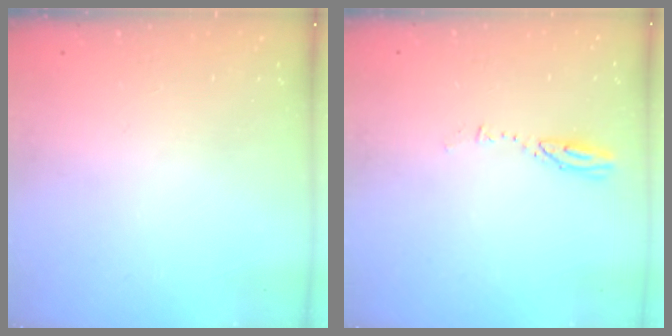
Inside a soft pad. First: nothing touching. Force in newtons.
{"total": 3.2, "press": 3.2, "slide": 0.3}